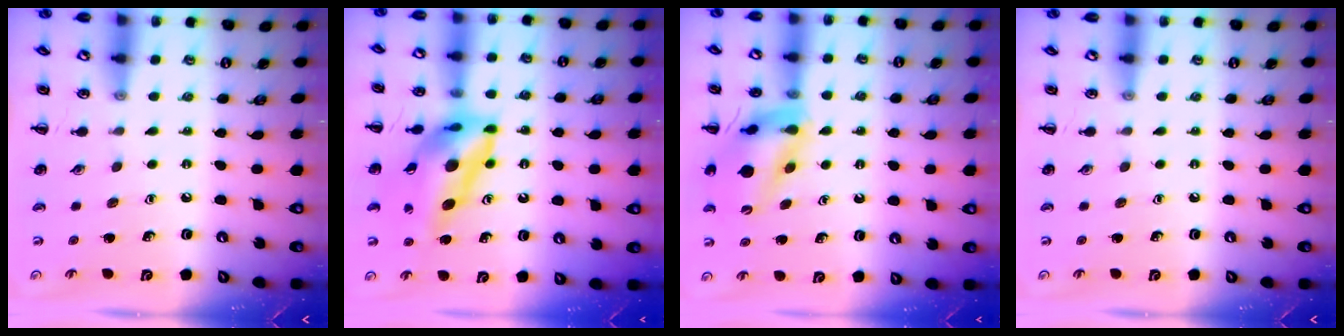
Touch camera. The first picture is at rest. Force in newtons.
{"total": 15.8, "press": 15.0, "slide": 4.9}
{"total": 15.0, "press": 14.8, "slide": 2.4}
{"total": 0.0}